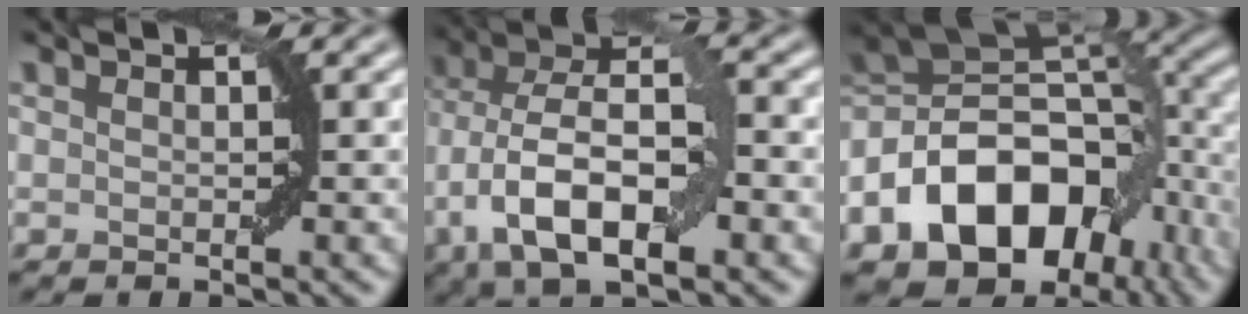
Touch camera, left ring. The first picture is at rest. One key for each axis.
{"total": 11.4, "fx": -2.9, "fy": 5.7, "fz": 9.4, "tx": -0.171, "ty": 0.011, "tz": -0.060}
{"total": 15.5, "fx": -6.0, "fy": 10.8, "fz": 9.4, "tx": -0.158, "ty": 0.004, "tz": -0.108}